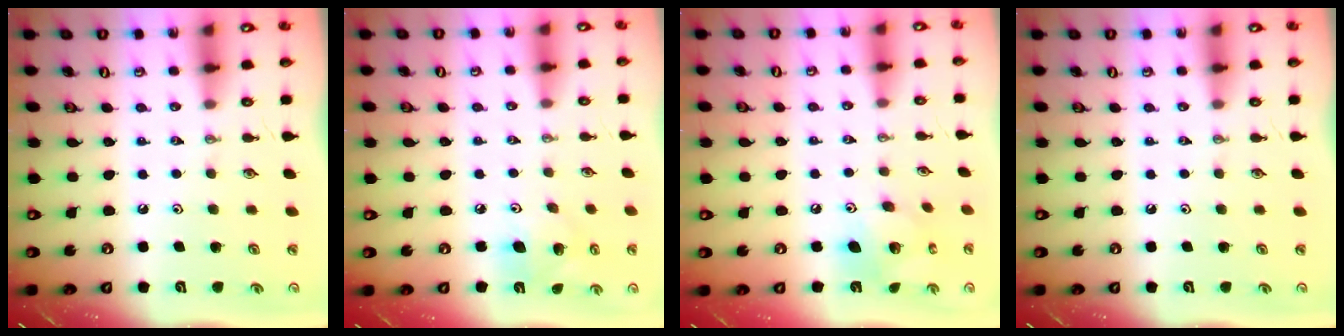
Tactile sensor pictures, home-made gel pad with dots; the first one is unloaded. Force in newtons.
{"total": 9.8, "press": 9.8, "slide": 1.3}
{"total": 11.3, "press": 11.3, "slide": 0.8}
{"total": 0.0}